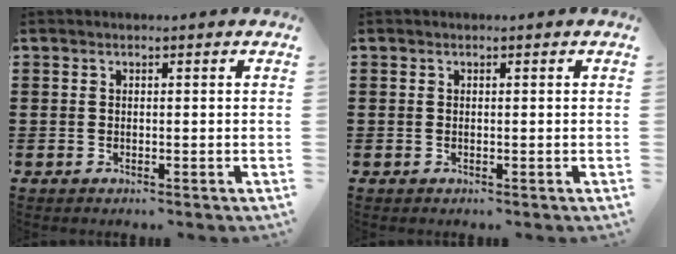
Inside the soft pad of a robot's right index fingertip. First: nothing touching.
{"total": 0.0}